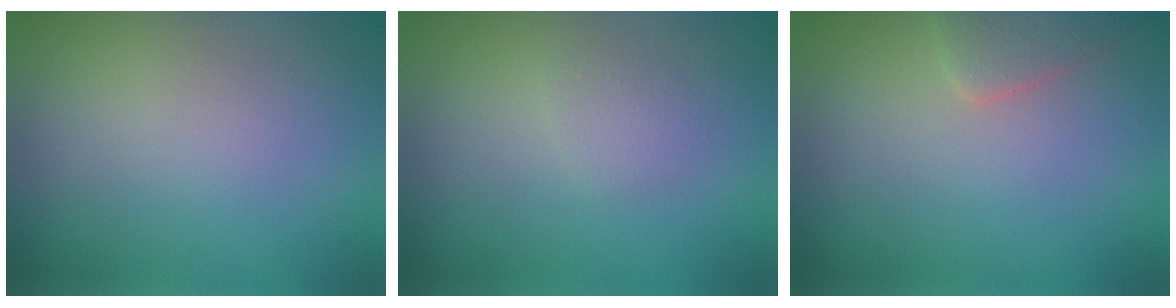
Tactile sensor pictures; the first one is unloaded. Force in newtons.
{"total": 0.9, "press": 0.9, "slide": 0.1}
{"total": 2.2, "press": 2.2, "slide": 0.2}